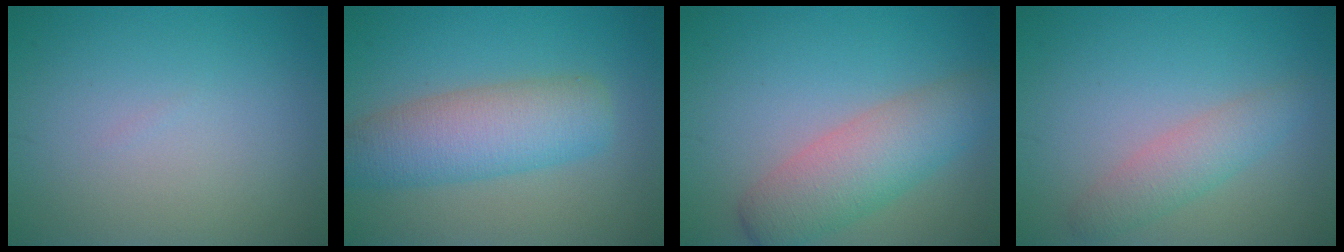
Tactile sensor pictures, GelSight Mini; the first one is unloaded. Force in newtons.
{"total": 6.4, "press": 6.4, "slide": 0.2}
{"total": 5.5, "press": 5.5, "slide": 0.3}
{"total": 2.7, "press": 2.7, "slide": 0.1}